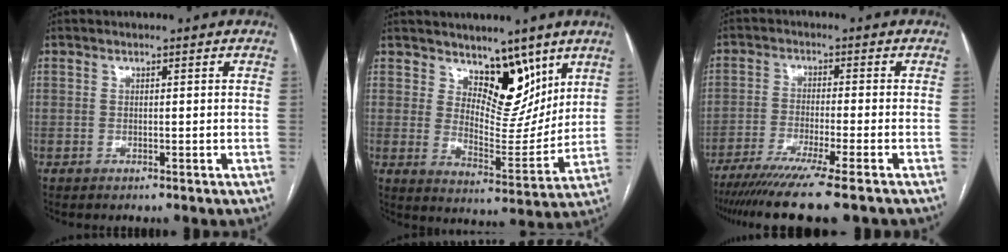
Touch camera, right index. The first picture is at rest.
{"total": 9.6, "force": [6.6, 4.8, 5.1], "torque": [-0.065, -0.011, 0.115]}
{"total": 12.2, "force": [-9.6, -1.0, 7.4], "torque": [-0.105, -0.037, -0.151]}